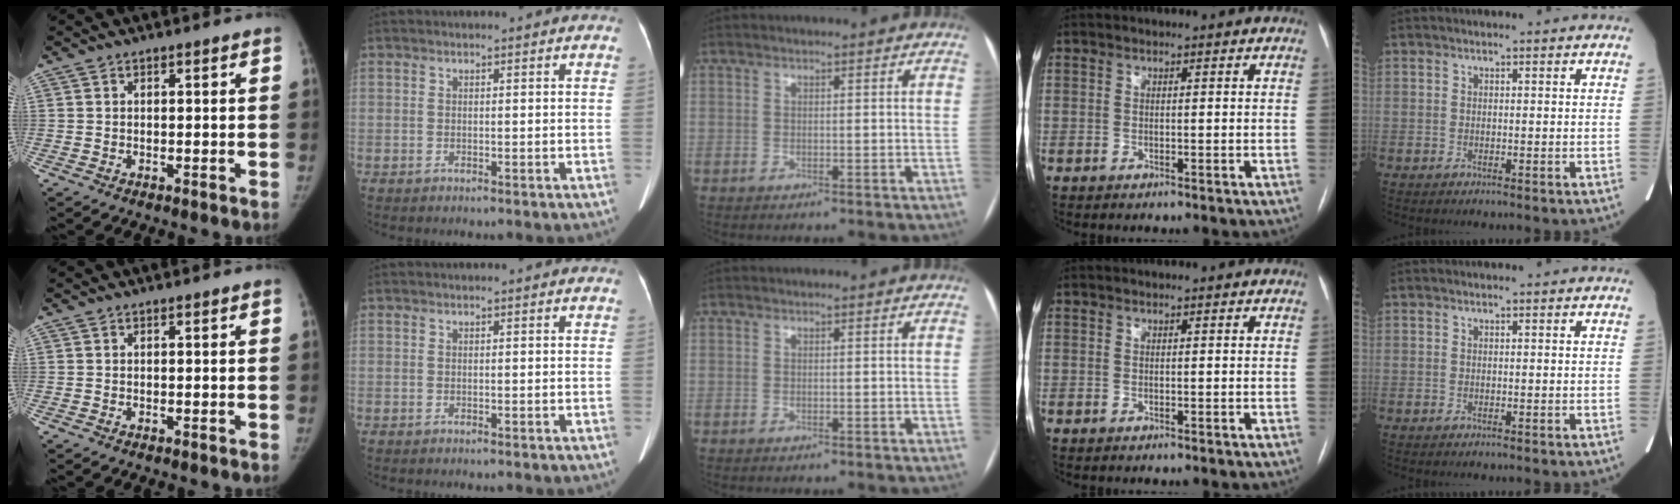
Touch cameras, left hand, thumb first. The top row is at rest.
{}